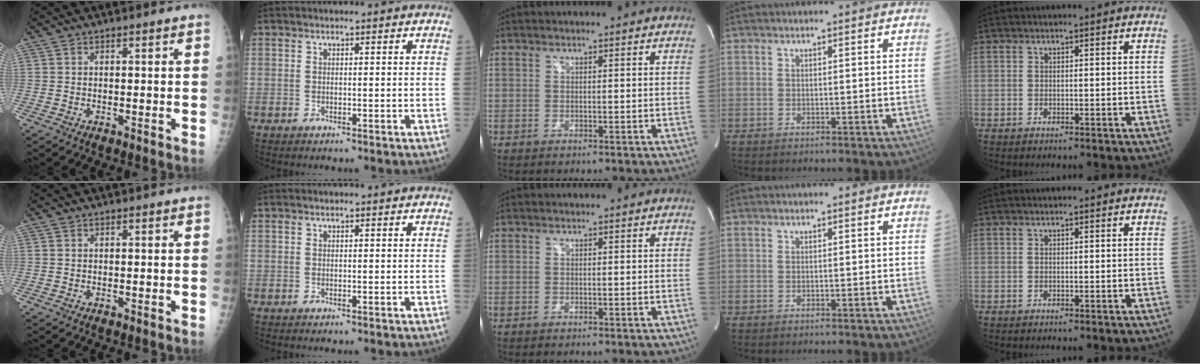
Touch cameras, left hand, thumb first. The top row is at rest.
{}